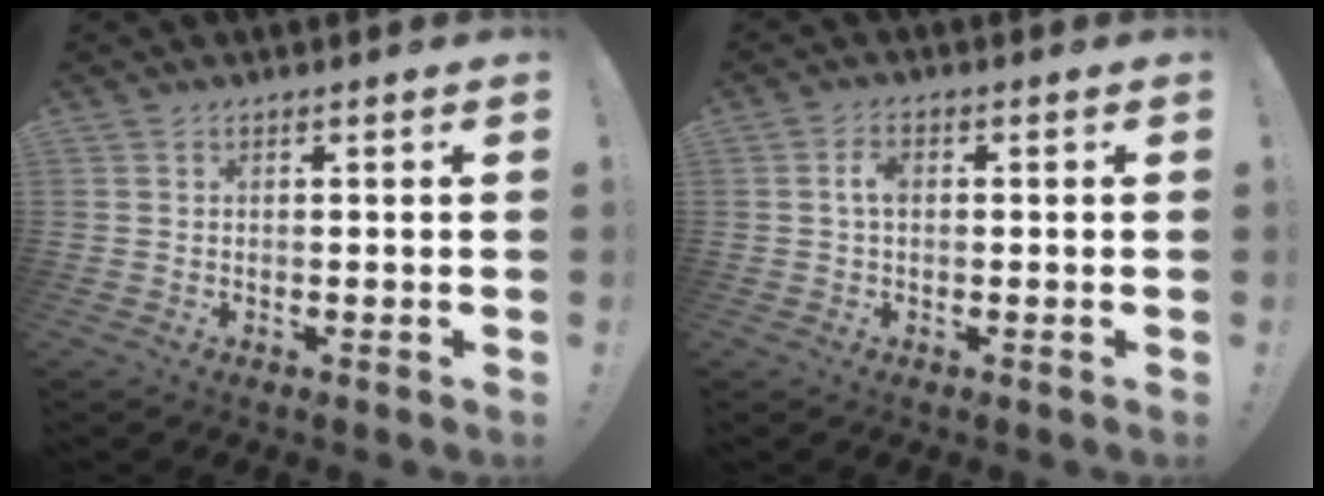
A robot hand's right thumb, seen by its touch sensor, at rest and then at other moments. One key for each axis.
{"total": 3.2, "fx": 0.3, "fy": 1.9, "fz": 2.6, "tx": -0.049, "ty": 0.008, "tz": 0.002}